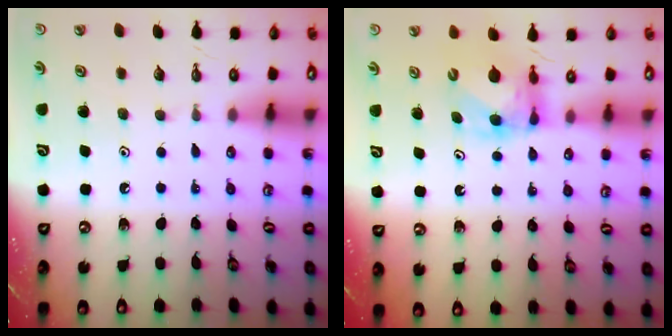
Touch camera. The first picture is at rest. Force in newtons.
{"total": 5.7, "press": 5.7, "slide": 0.2}